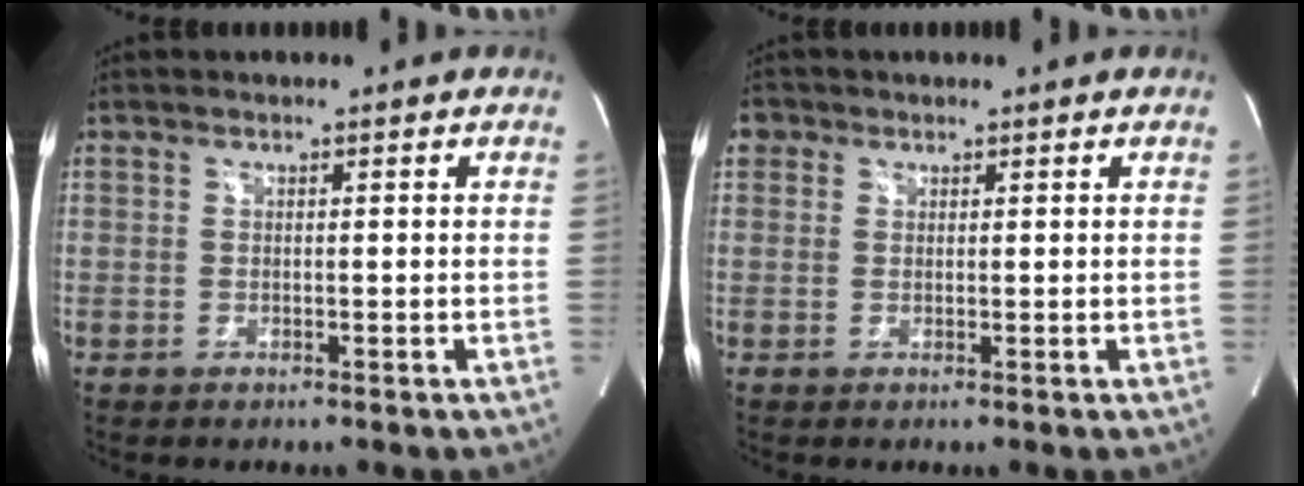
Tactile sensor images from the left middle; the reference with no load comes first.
{"total": 2.0, "force": [0.9, 1.7, 0.2], "torque": [0.006, 0.009, 0.011]}